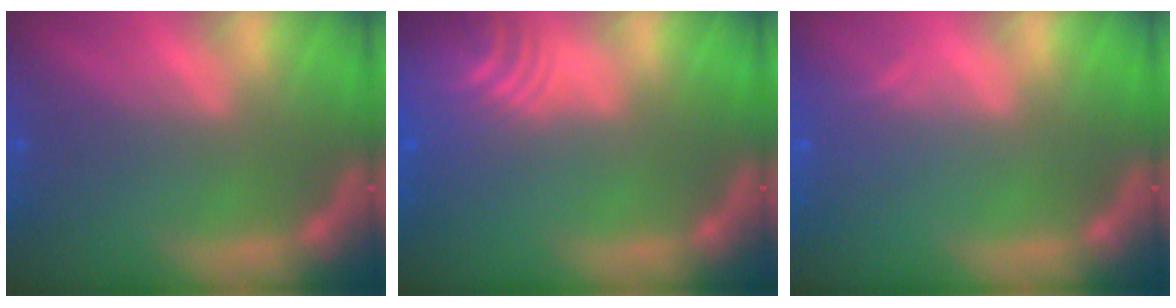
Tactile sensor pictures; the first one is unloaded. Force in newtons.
{"total": 8.6}
{"total": 0.9}